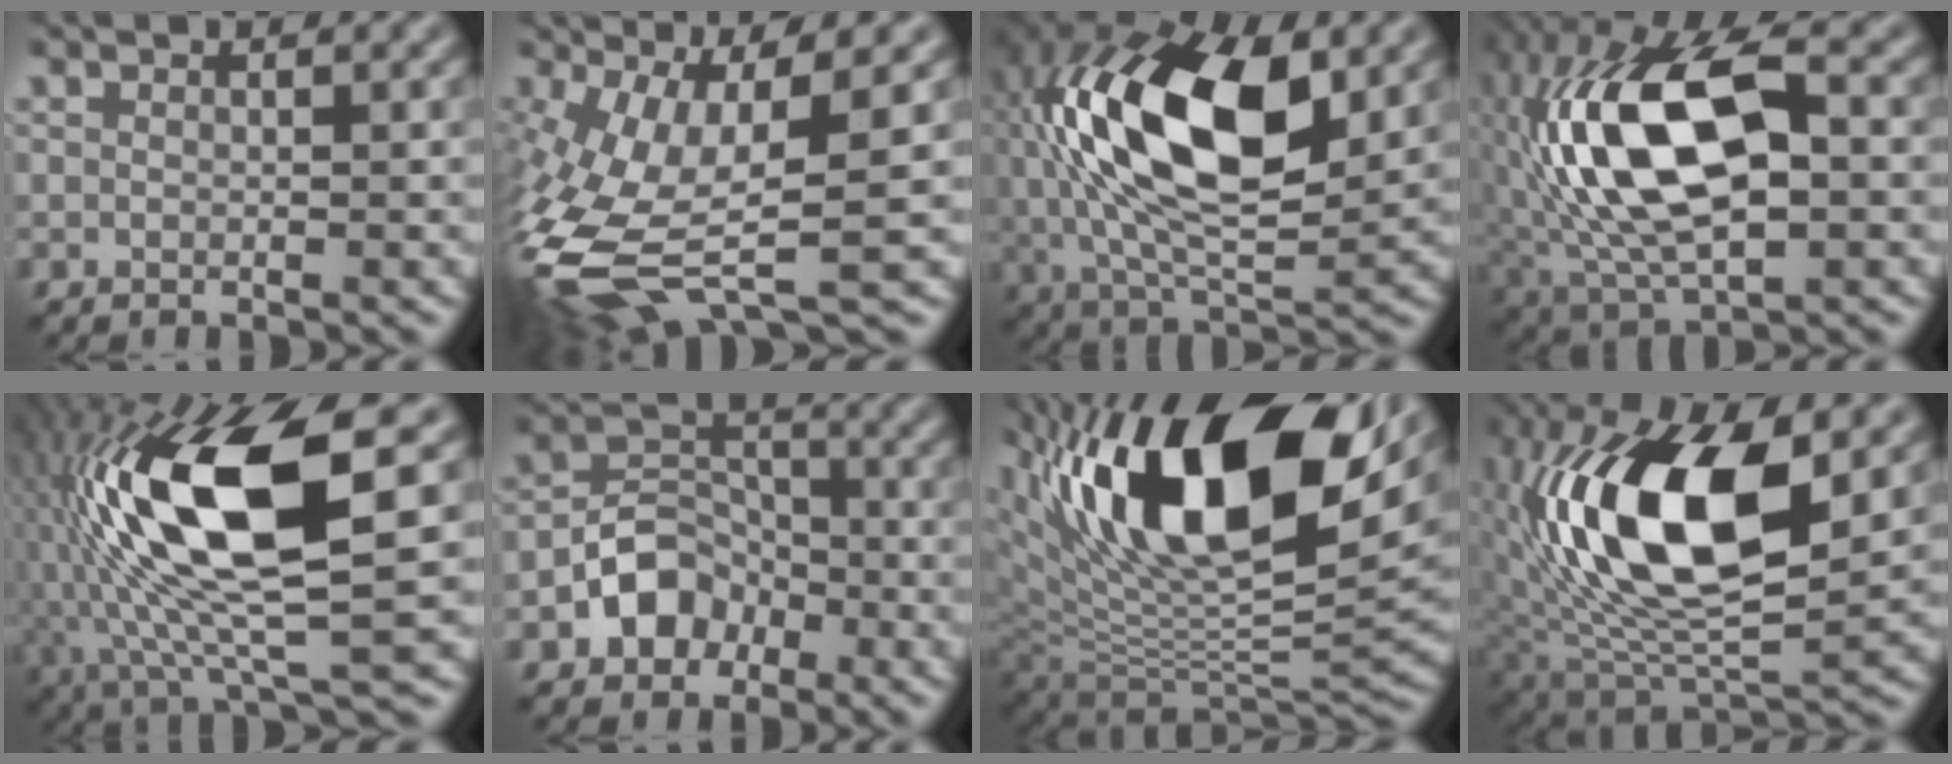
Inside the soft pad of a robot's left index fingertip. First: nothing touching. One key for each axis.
{"total": 12.1, "fx": -2.6, "fy": 4.3, "fz": 11.0, "tx": -0.253, "ty": -0.018, "tz": -0.040}
{"total": 14.2, "fx": 3.1, "fy": 6.4, "fz": 12.3, "tx": -0.226, "ty": 0.013, "tz": 0.048}
{"total": 14.9, "fx": 0.8, "fy": 6.9, "fz": 13.1, "tx": -0.257, "ty": 0.020, "tz": 0.005}
{"total": 14.1, "fx": 1.7, "fy": 4.5, "fz": 13.3, "tx": -0.256, "ty": 0.003, "tz": 0.028}
{"total": 4.2, "fx": -2.2, "fy": 3.2, "fz": 1.8, "tx": -0.021, "ty": 0.008, "tz": -0.042}
{"total": 16.5, "fx": 7.5, "fy": 7.4, "fz": 12.7, "tx": -0.221, "ty": 0.012, "tz": 0.129}
{"total": 15.2, "fx": 2.6, "fy": 7.3, "fz": 13.0, "tx": -0.250, "ty": 0.007, "tz": 0.041}